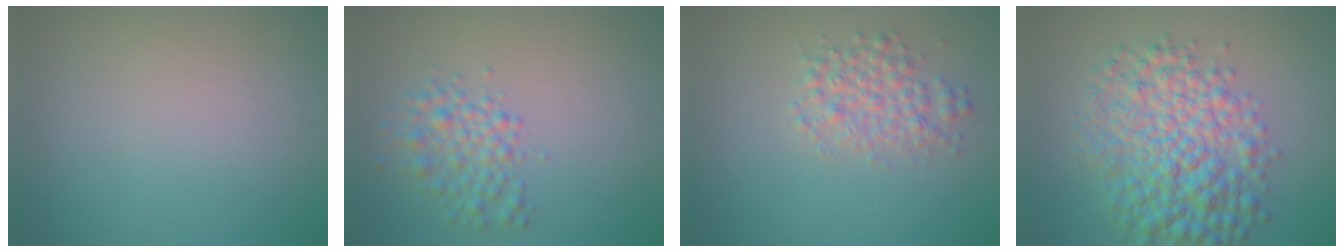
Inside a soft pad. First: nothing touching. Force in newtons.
{"total": 2.9, "press": 2.9, "slide": 0.0}
{"total": 2.8, "press": 2.8, "slide": 0.1}
{"total": 7.9, "press": 7.9, "slide": 0.1}